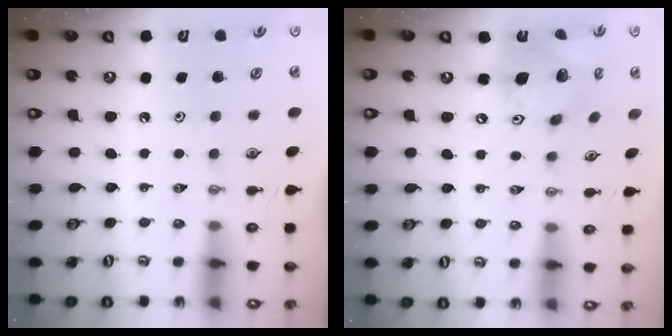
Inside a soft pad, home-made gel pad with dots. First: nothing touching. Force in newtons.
{"total": 17.9, "press": 17.6, "slide": 3.4}